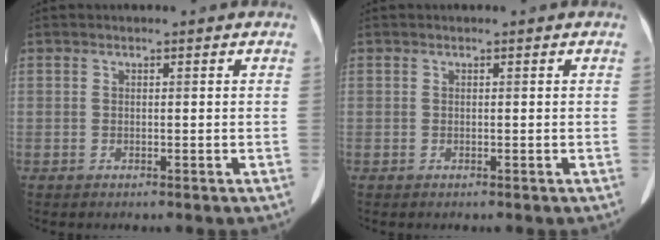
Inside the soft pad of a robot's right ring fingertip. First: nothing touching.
{"total": 0.0}